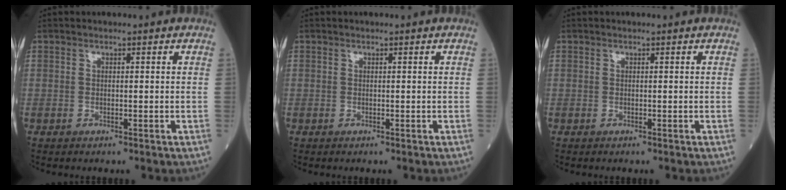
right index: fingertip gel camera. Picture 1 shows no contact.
{"total": 0.0}
{"total": 0.0}